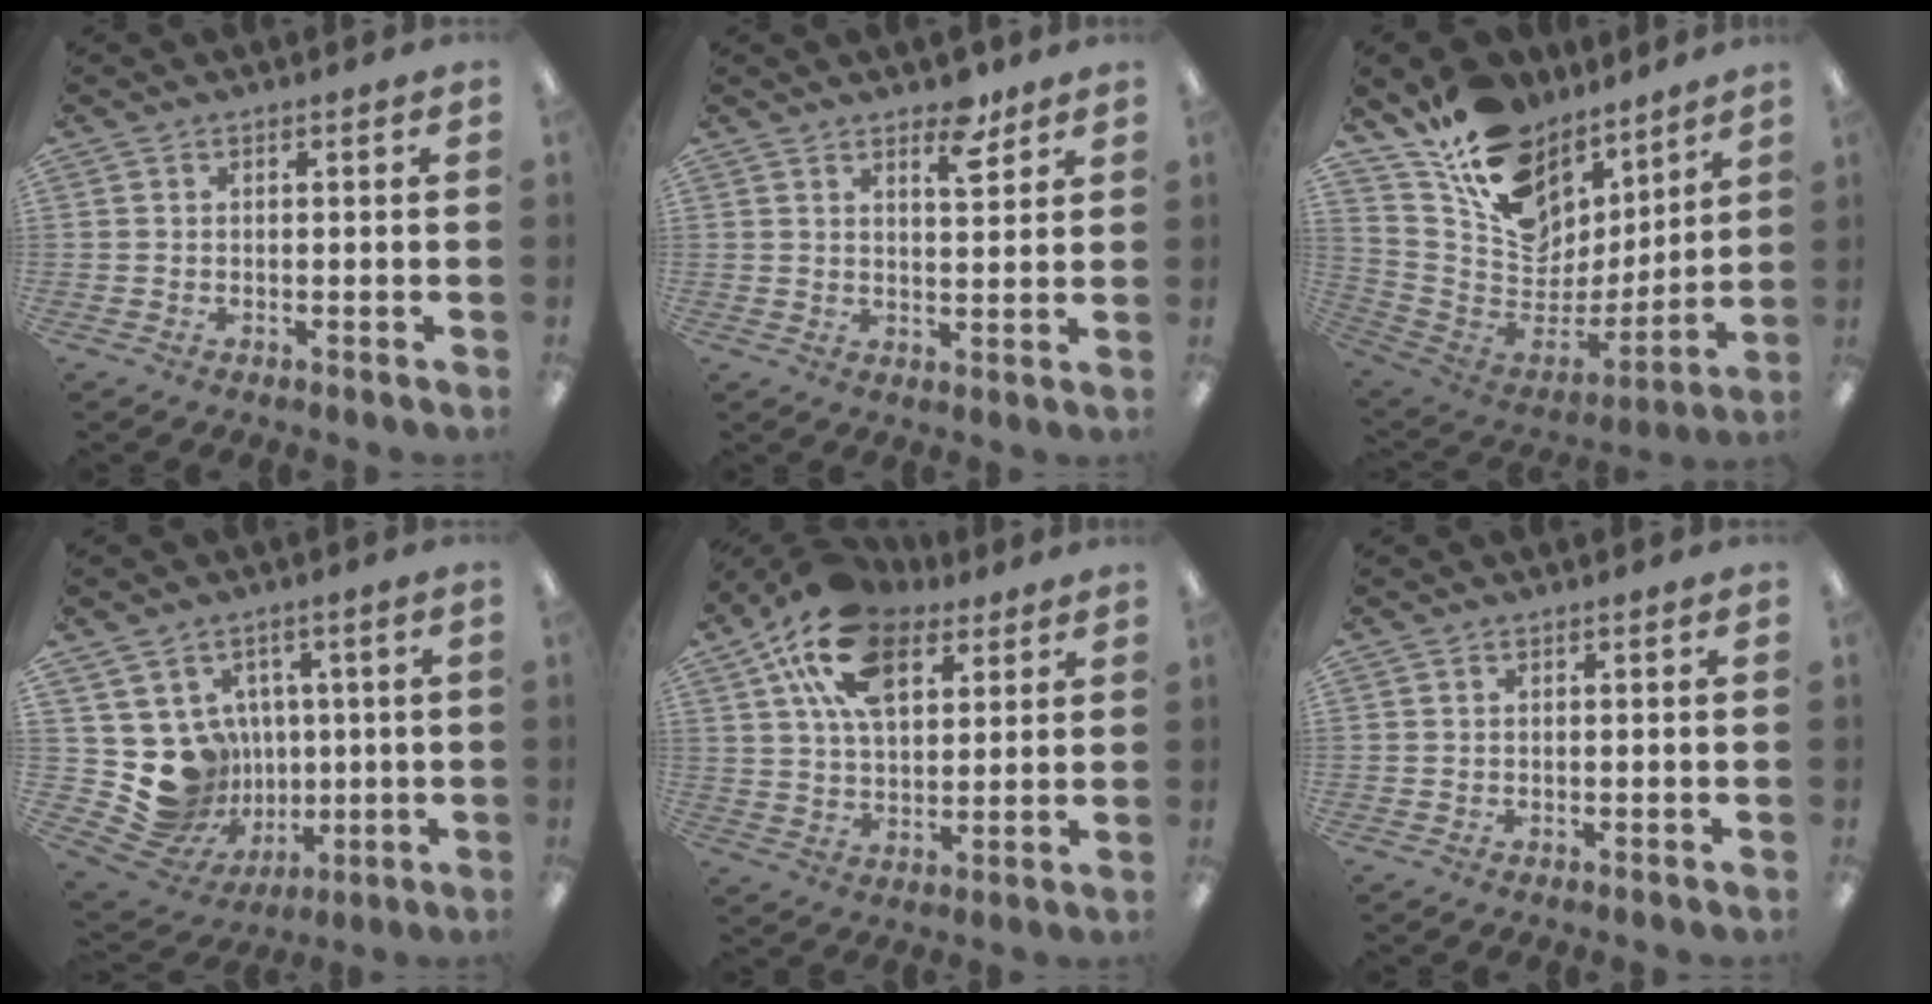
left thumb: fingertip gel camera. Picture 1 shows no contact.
{"total": 6.8, "force": [5.0, 2.6, 3.8], "torque": [-0.038, -0.031, 0.081]}
{"total": 16.4, "force": [10.7, 10.7, 6.2], "torque": [-0.122, -0.087, 0.203]}
{"total": 12.9, "force": [0.1, 12.5, 3.0], "torque": [-0.079, -0.021, 0.027]}
{"total": 17.6, "force": [9.7, 9.8, 11.0], "torque": [-0.207, -0.014, 0.177]}
{"total": 0.0}